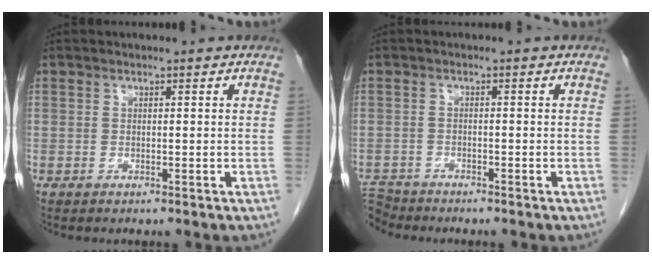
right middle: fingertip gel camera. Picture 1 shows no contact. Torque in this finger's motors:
{"motor_torque": [-0.60, -0.75, -0.10, 0.00]}